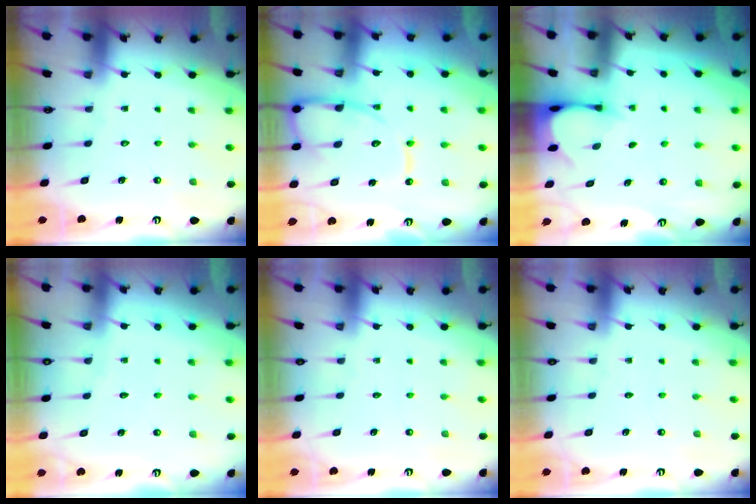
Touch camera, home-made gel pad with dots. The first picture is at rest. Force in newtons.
{"total": 13.6, "press": 13.6, "slide": 1.5}
{"total": 3.1, "press": 3.1, "slide": 0.2}
{"total": 3.3, "press": 3.3, "slide": 0.6}
{"total": 0.0}
{"total": 0.0}